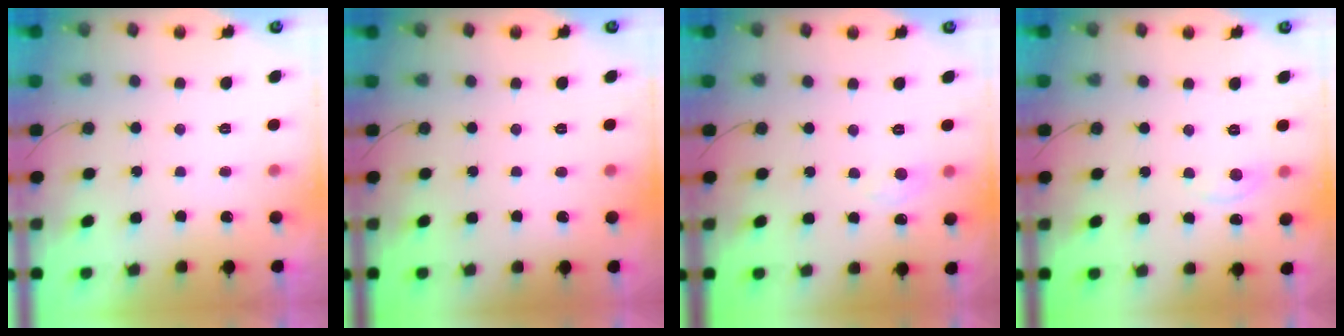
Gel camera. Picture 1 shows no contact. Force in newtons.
{"total": 0.0}
{"total": 4.4, "press": 4.4, "slide": 0.6}
{"total": 3.3, "press": 3.3, "slide": 0.4}